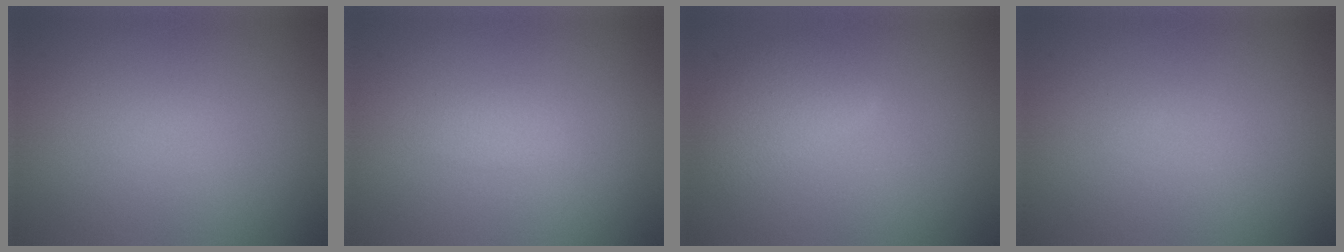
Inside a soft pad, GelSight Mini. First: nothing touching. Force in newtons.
{"total": 0.7, "press": 0.6, "slide": 0.2}
{"total": 2.7, "press": 2.7, "slide": 0.1}
{"total": 0.0}